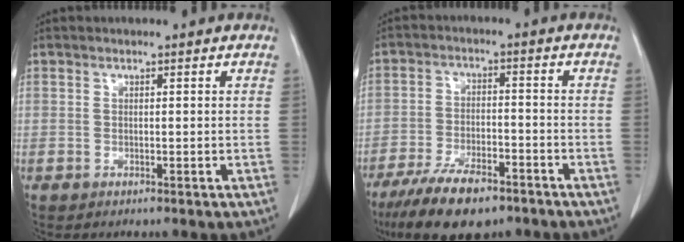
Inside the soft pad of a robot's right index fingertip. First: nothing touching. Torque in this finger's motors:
{"motor_torque": [0.80, -0.71, 0.43, 0.07]}